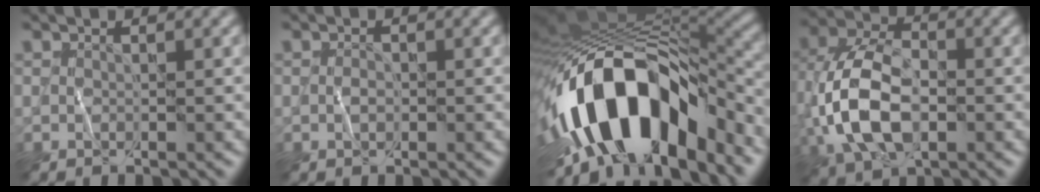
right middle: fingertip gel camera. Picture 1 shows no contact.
{"total": 0.5, "force": [-0.1, 0.3, 0.4], "torque": [-0.005, 0.003, -0.002]}
{"total": 15.6, "force": [-5.2, 8.1, 12.2], "torque": [-0.211, 0.011, -0.091]}
{"total": 9.4, "force": [-1.7, 5.7, 7.3], "torque": [-0.175, 0.001, -0.046]}